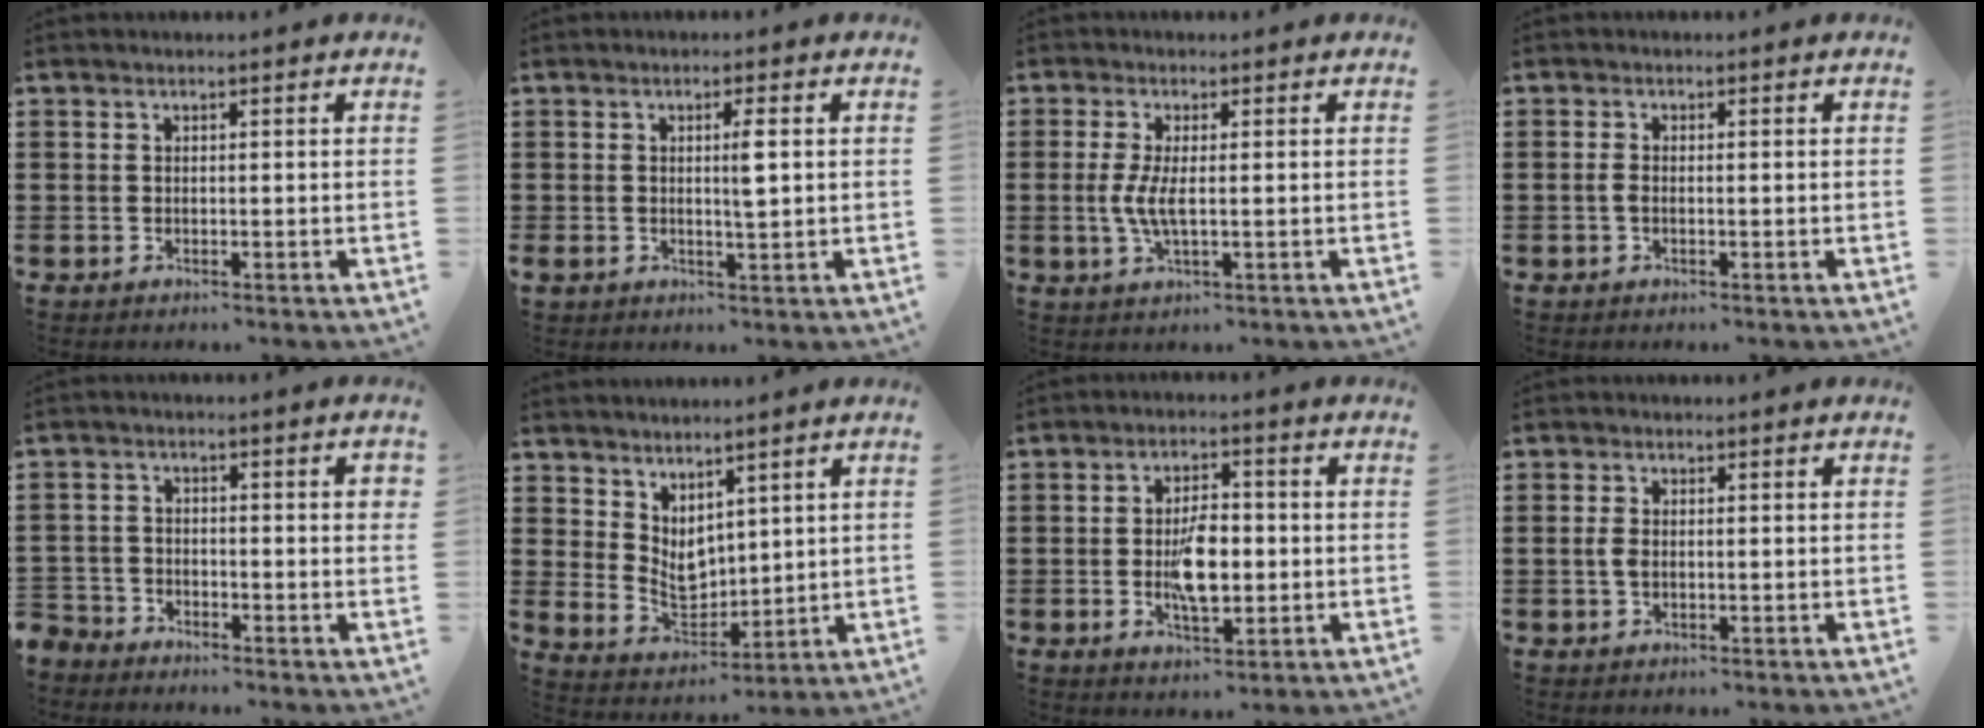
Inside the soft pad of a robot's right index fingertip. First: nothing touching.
{"total": 3.0, "force": [0.5, 0.6, 2.9], "torque": [-0.056, 0.003, 0.007]}
{"total": 4.3, "force": [-0.2, 1.0, 4.2], "torque": [-0.097, -0.009, -0.011]}
{"total": 1.1, "force": [-0.3, 0.5, 0.9], "torque": [-0.024, 0.000, -0.009]}
{"total": 3.4, "force": [-3.2, 1.1, 0.5], "torque": [-0.018, 0.002, -0.070]}
{"total": 4.9, "force": [3.5, 3.1, 1.5], "torque": [-0.047, -0.014, 0.069]}
{"total": 7.1, "force": [-0.8, 3.2, 6.3], "torque": [-0.123, -0.002, -0.021]}
{"total": 2.0, "force": [-0.1, 1.3, 1.5], "torque": [-0.037, 0.004, -0.006]}